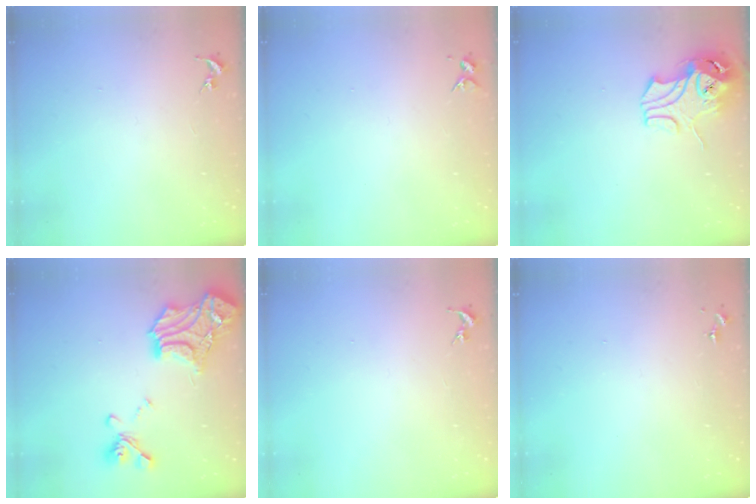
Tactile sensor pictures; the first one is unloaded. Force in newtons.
{"total": 3.7, "press": 3.6, "slide": 0.4}
{"total": 10.3, "press": 10.2, "slide": 1.6}
{"total": 22.9, "press": 22.8, "slide": 2.3}
{"total": 0.0}
{"total": 0.0}